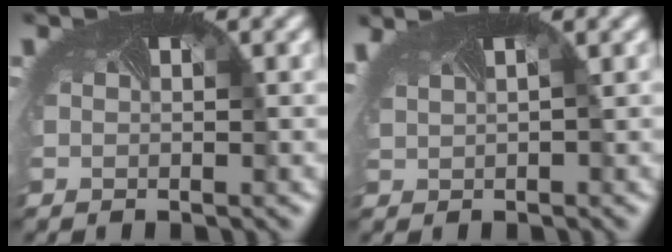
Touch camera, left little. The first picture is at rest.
{"total": 5.1, "force": [2.1, 2.5, 3.9], "torque": [-0.095, 0.030, 0.039]}